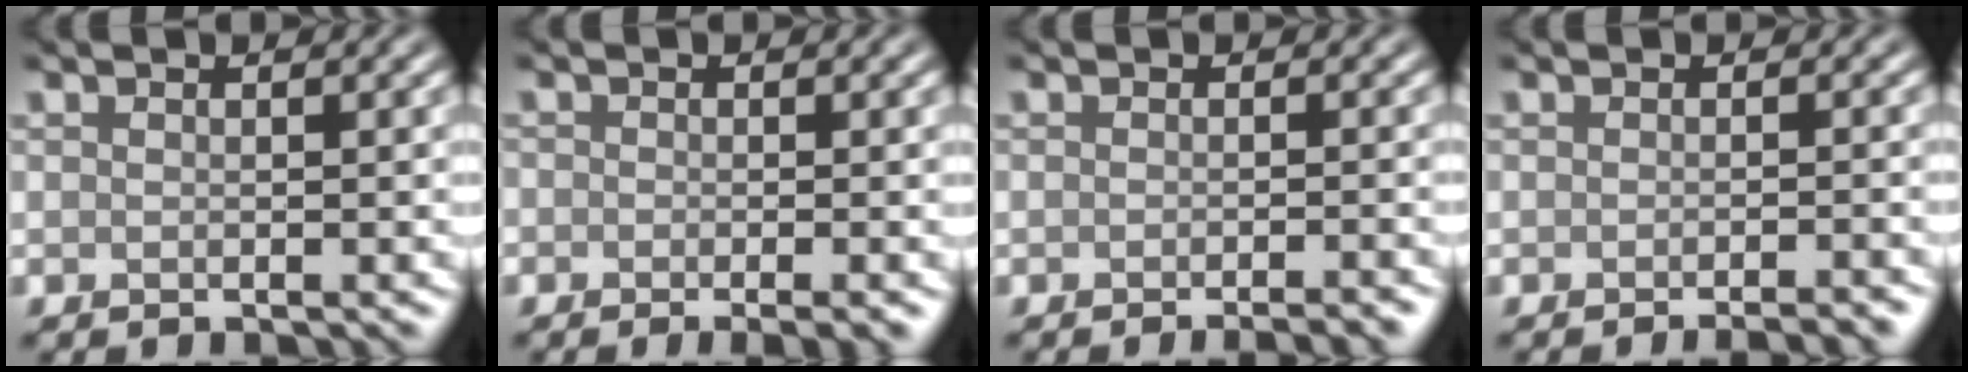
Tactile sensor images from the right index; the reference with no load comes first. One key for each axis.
{"total": 2.0, "fx": -1.1, "fy": 0.6, "fz": 1.6, "tx": -0.022, "ty": -0.008, "tz": -0.016}
{"total": 2.9, "fx": -2.1, "fy": 0.7, "fz": 2.0, "tx": -0.008, "ty": 0.006, "tz": -0.028}
{"total": 2.9, "fx": -2.1, "fy": 0.6, "fz": 1.9, "tx": -0.009, "ty": 0.006, "tz": -0.029}